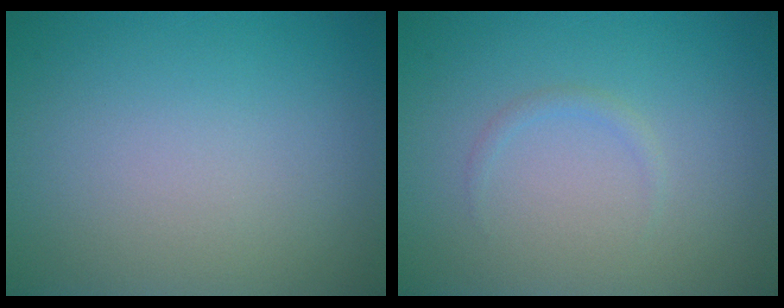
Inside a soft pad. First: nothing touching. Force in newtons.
{"total": 0.7, "press": 0.7, "slide": 0.1}